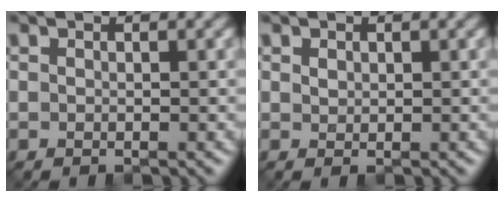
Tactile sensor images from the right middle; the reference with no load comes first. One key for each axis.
{"total": 0.7, "fx": 0.4, "fy": 0.4, "fz": 0.3, "tx": -0.009, "ty": 0.000, "tz": 0.008}